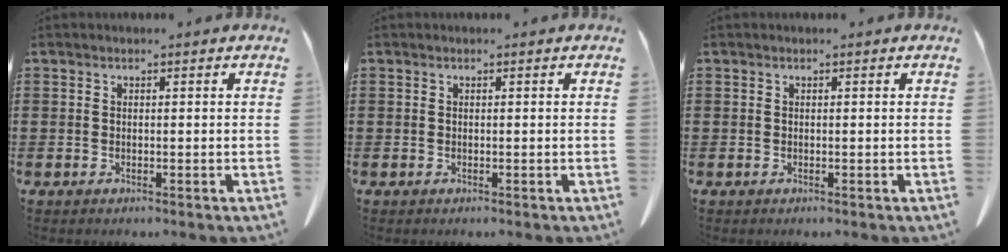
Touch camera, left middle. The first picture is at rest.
{"total": 0.0}
{"total": 0.0}